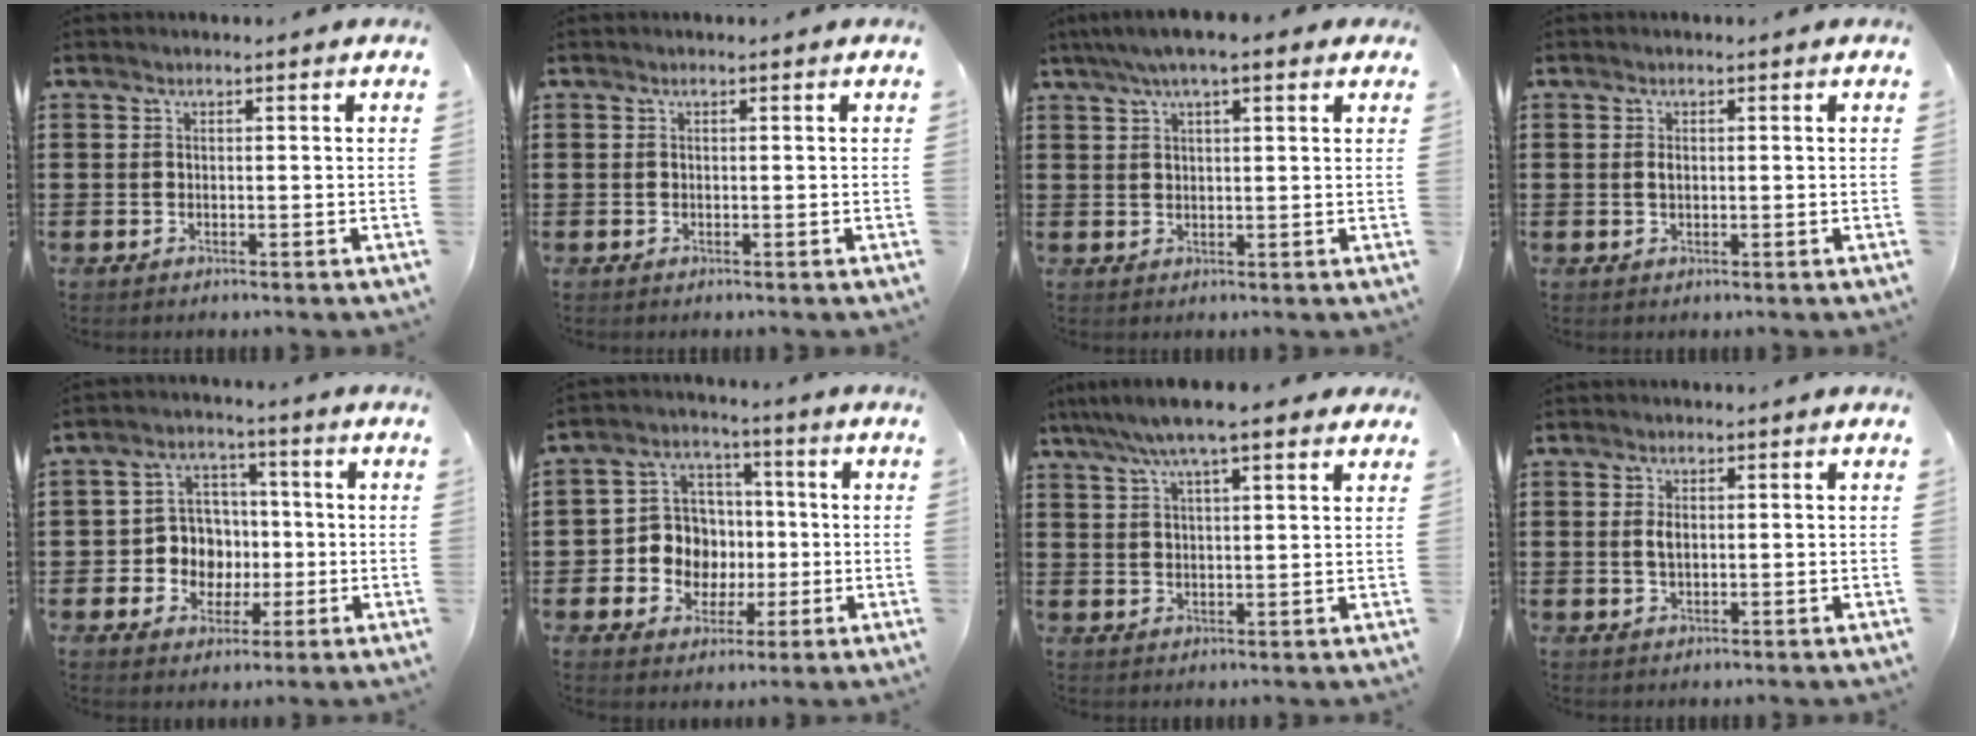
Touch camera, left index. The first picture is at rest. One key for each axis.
{"total": 0.0}
{"total": 4.8, "fx": 3.1, "fy": 1.0, "fz": 3.6, "tx": -0.075, "ty": 0.007, "tz": 0.054}
{"total": 1.0, "fx": 0.1, "fy": 0.5, "fz": 0.8, "tx": -0.019, "ty": 0.002, "tz": 0.000}
{"total": 6.7, "fx": -0.8, "fy": 6.4, "fz": 2.1, "tx": -0.053, "ty": 0.019, "tz": -0.013}
{"total": 8.1, "fx": -0.6, "fy": 7.7, "fz": 2.4, "tx": -0.071, "ty": 0.014, "tz": -0.006}
{"total": 7.2, "fx": 5.5, "fy": 1.1, "fz": 4.6, "tx": -0.101, "ty": -0.004, "tz": 0.098}
{"total": 1.9, "fx": 0.3, "fy": 0.9, "fz": 1.7, "tx": -0.044, "ty": 0.002, "tz": 0.001}